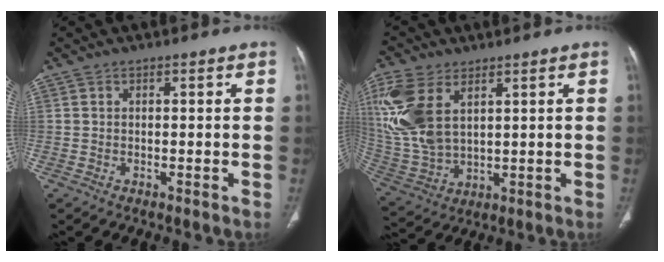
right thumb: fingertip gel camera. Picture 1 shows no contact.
{"total": 15.4, "force": [5.9, 8.8, 11.2], "torque": [-0.259, -0.014, 0.131]}